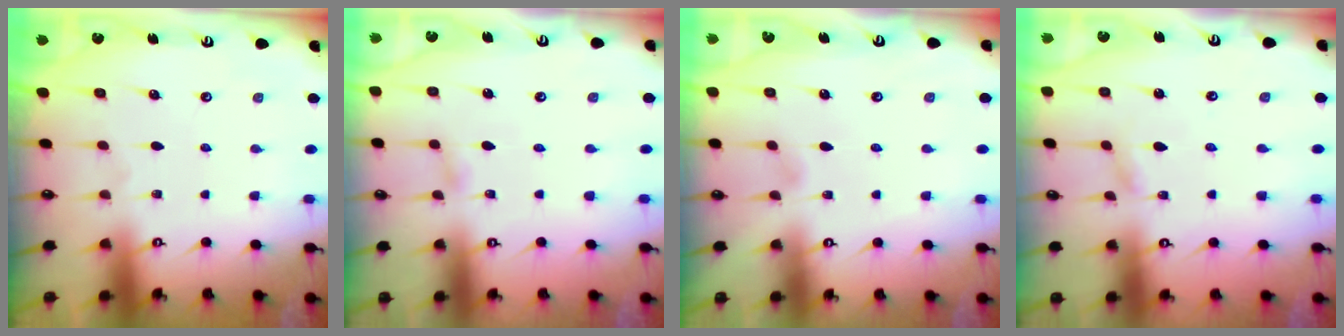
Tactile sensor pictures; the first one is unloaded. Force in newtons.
{"total": 2.8, "press": 2.8, "slide": 0.3}
{"total": 2.8, "press": 2.8, "slide": 0.3}
{"total": 1.9, "press": 1.9, "slide": 0.2}